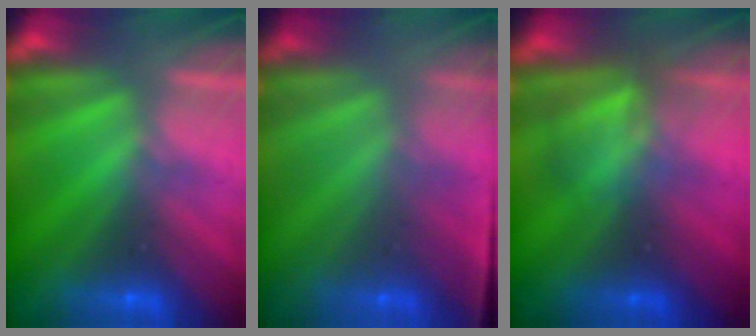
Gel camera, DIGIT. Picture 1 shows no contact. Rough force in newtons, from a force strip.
{"total": 1.1}
{"total": 2.9}